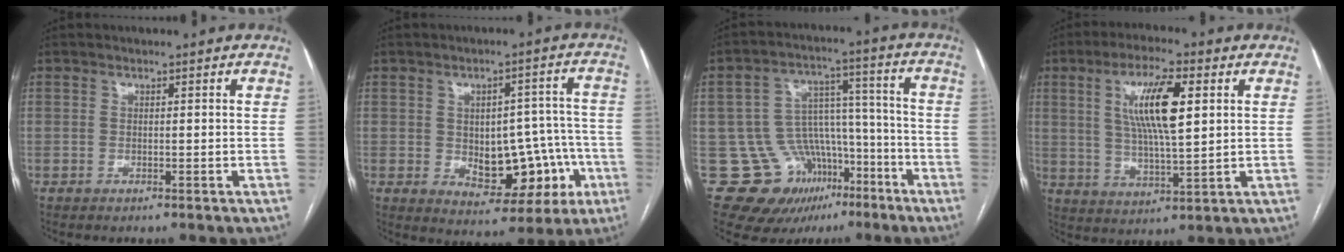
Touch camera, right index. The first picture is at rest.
{"total": 12.1, "force": [-2.5, 7.0, 9.6], "torque": [-0.109, 0.027, -0.013]}
{"total": 14.2, "force": [-7.6, 11.4, 3.9], "torque": [-0.056, 0.083, -0.101]}
{"total": 11.1, "force": [3.2, 2.0, 10.4], "torque": [-0.193, 0.006, 0.058]}